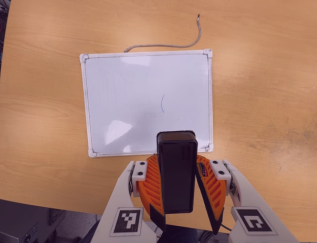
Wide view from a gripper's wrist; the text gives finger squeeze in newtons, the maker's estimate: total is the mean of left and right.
{"total": 7.3, "left": 7.8, "right": 6.8}